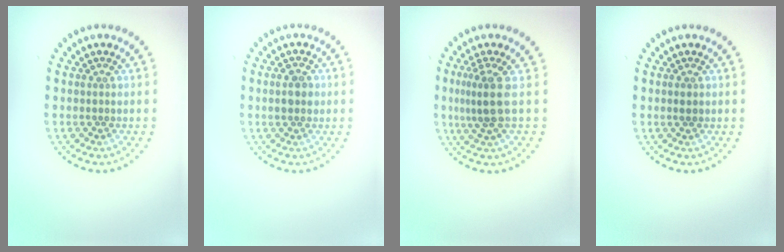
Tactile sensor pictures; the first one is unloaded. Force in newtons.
{"total": 2.4, "press": 2.4, "slide": 0.2}
{"total": 2.8, "press": 2.2, "slide": 1.9}
{"total": 0.8, "press": 0.8, "slide": 0.3}